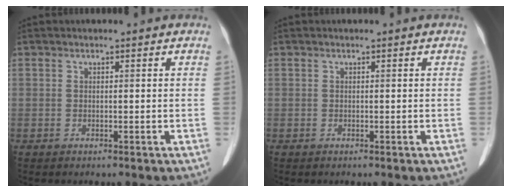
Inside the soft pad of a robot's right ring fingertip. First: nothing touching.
{"total": 0.0}